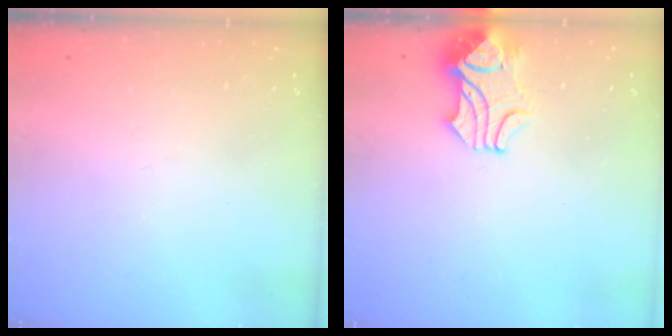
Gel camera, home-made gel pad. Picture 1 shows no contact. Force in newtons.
{"total": 2.4, "press": 2.1, "slide": 1.0}